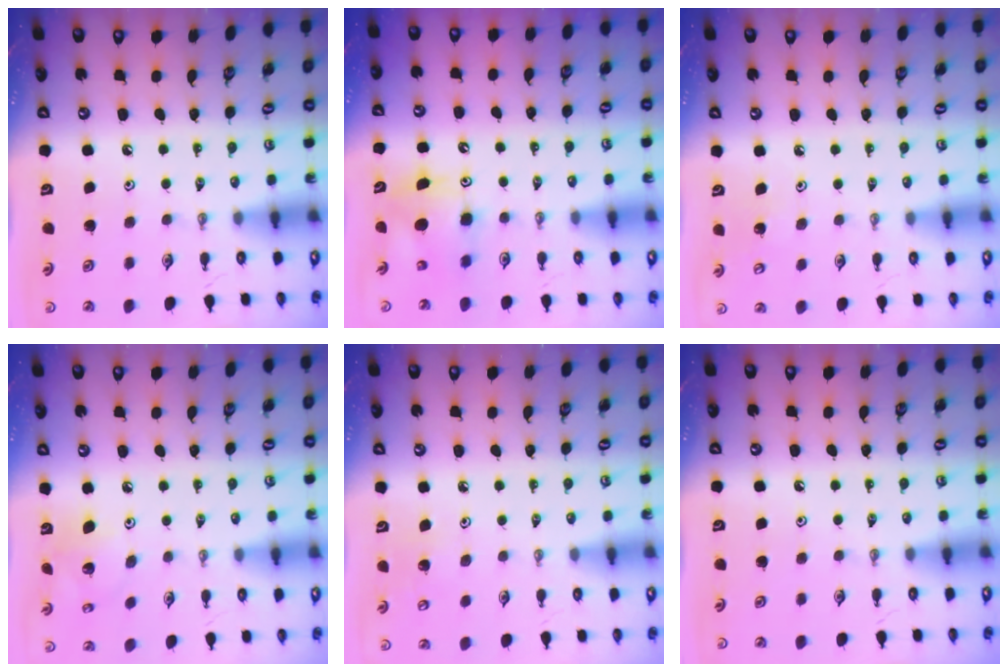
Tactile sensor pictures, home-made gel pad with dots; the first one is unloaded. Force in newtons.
{"total": 8.0, "press": 7.9, "slide": 0.4}
{"total": 5.3, "press": 5.2, "slide": 0.8}
{"total": 6.2, "press": 6.2, "slide": 0.4}
{"total": 6.3, "press": 6.2, "slide": 1.0}
{"total": 0.0}